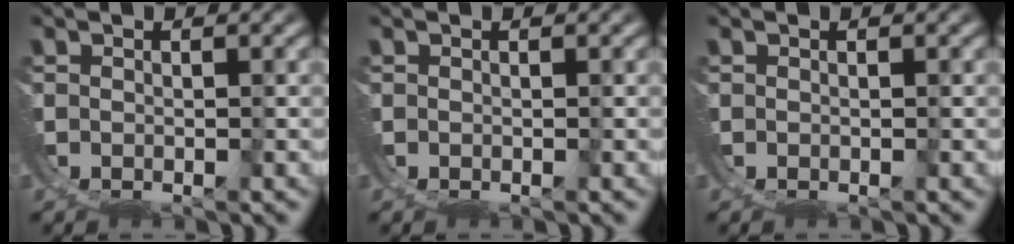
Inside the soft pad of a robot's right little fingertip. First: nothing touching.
{"total": 0.0}
{"total": 0.0}